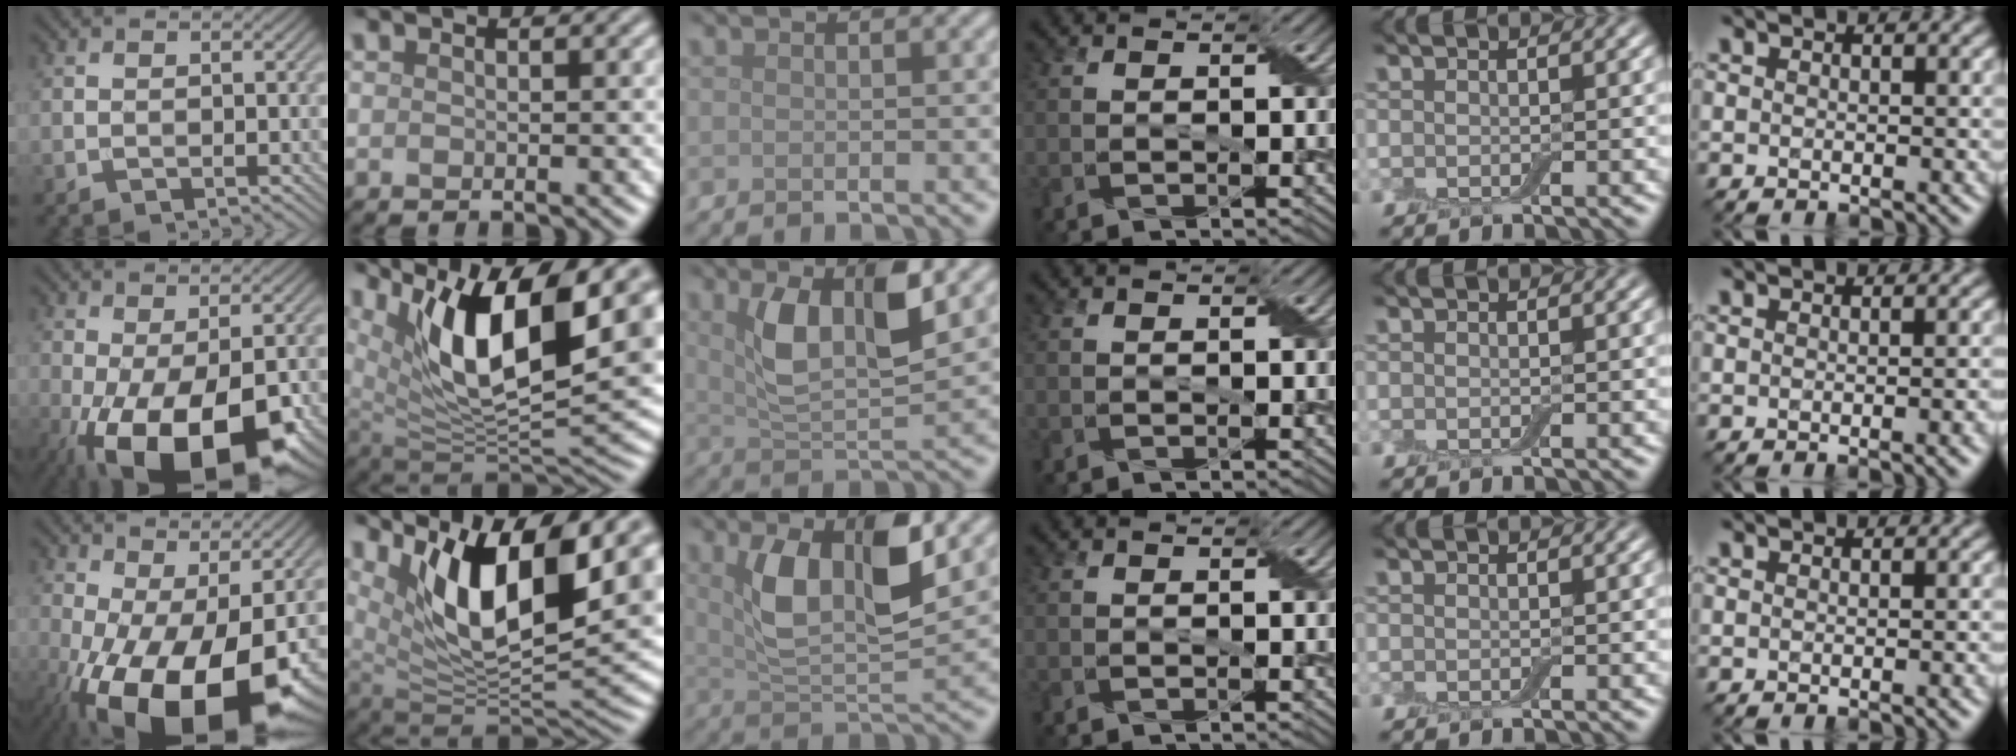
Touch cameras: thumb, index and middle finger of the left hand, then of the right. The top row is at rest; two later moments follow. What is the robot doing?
{"motion": "wrap", "object": "adhesive wrap"}